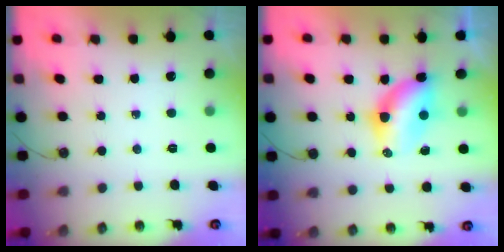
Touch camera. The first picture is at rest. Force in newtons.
{"total": 8.7, "press": 7.8, "slide": 3.7}